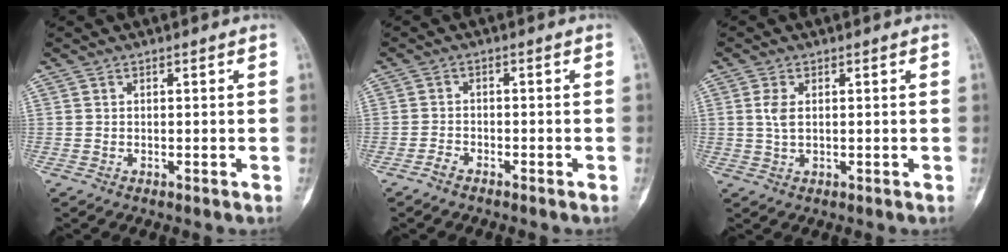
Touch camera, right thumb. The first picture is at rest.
{"total": 1.5, "force": [-1.3, 0.4, 0.6], "torque": [-0.019, 0.008, -0.026]}
{"total": 3.0, "force": [0.5, 1.5, 2.5], "torque": [-0.058, -0.002, 0.010]}